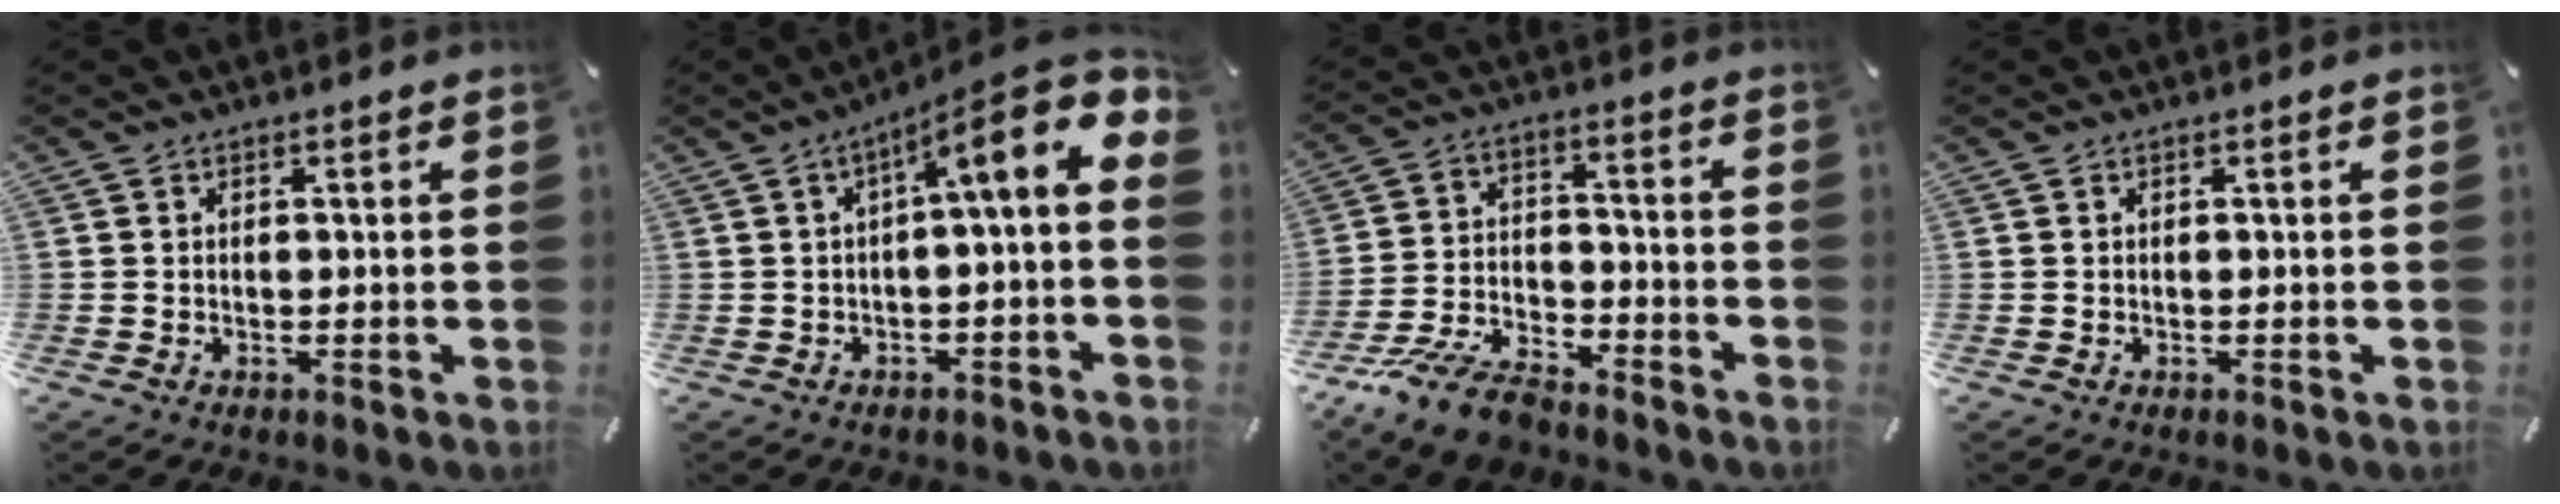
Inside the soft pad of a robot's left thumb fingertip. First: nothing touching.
{"total": 12.3, "force": [3.9, 2.1, 11.5], "torque": [-0.169, -0.038, 0.054]}
{"total": 12.6, "force": [-10.1, 4.8, 5.9], "torque": [-0.112, 0.056, -0.189]}
{"total": 0.0}